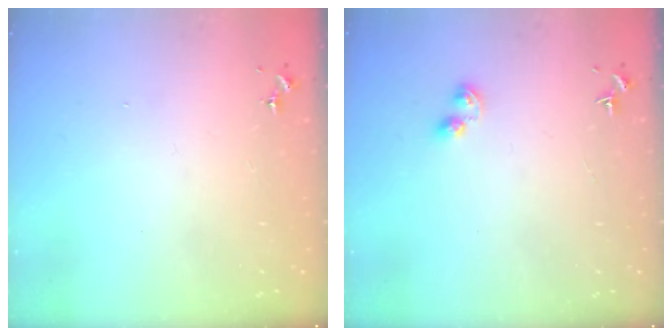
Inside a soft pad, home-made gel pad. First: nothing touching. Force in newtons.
{"total": 4.9, "press": 4.9, "slide": 0.6}